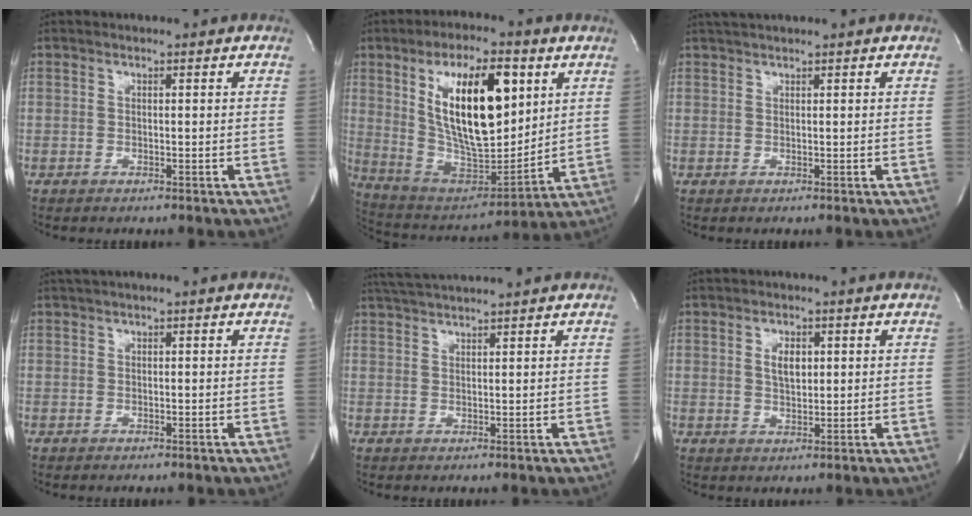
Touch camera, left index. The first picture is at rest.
{"total": 19.6, "force": [6.4, 6.5, 17.3], "torque": [-0.311, -0.002, 0.116]}
{"total": 2.7, "force": [2.4, 0.0, 1.1], "torque": [-0.017, 0.021, 0.044]}
{"total": 1.8, "force": [1.2, 0.2, 1.3], "torque": [-0.026, 0.018, 0.021]}
{"total": 5.7, "force": [5.3, -1.1, 1.8], "torque": [-0.036, 0.020, 0.091]}
{"total": 3.0, "force": [0.9, 1.5, 2.5], "torque": [-0.044, -0.010, 0.014]}